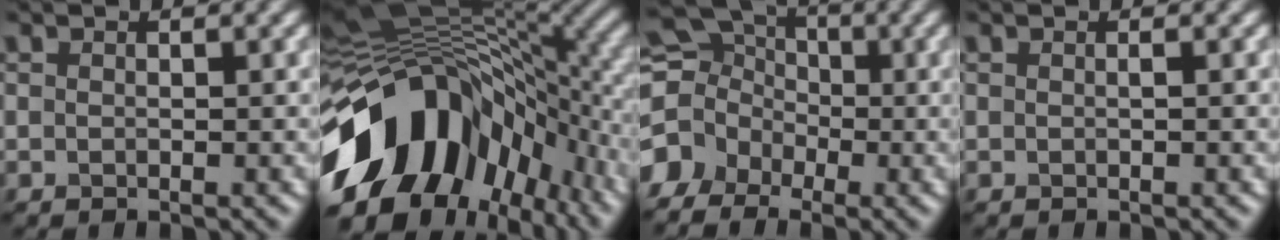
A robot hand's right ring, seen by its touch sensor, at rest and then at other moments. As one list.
[{"total": 16.2, "force": [-5.5, 9.9, 11.6], "torque": [-0.199, -0.001, -0.100]}, {"total": 7.6, "force": [-1.9, 6.7, 3.0], "torque": [-0.063, 0.013, -0.061]}, {"total": 0.0}]